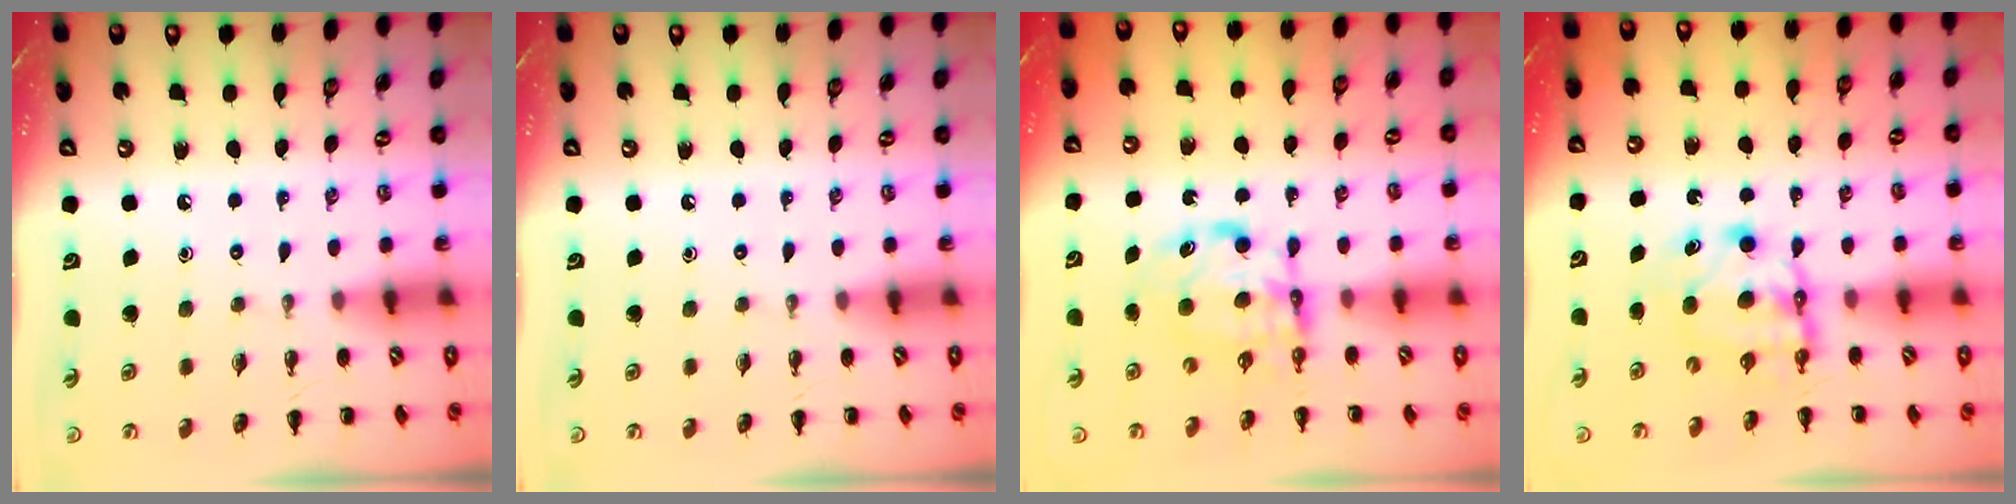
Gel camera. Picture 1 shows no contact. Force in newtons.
{"total": 0.0}
{"total": 5.7, "press": 5.6, "slide": 1.4}
{"total": 7.6, "press": 7.5, "slide": 1.2}